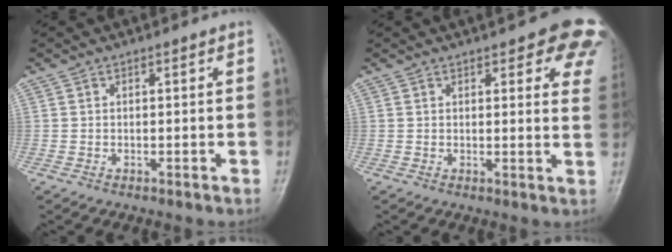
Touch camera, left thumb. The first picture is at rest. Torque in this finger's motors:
{"motor_torque": [0.57, 0.24, 1.23, -1.15, 0.09]}